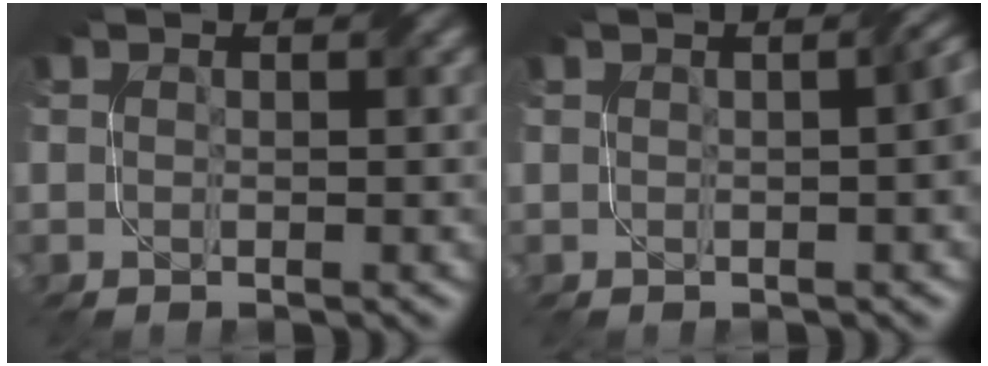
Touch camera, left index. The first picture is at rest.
{"total": 3.8, "force": [0.2, 1.5, 3.5], "torque": [-0.016, 0.016, 0.004]}